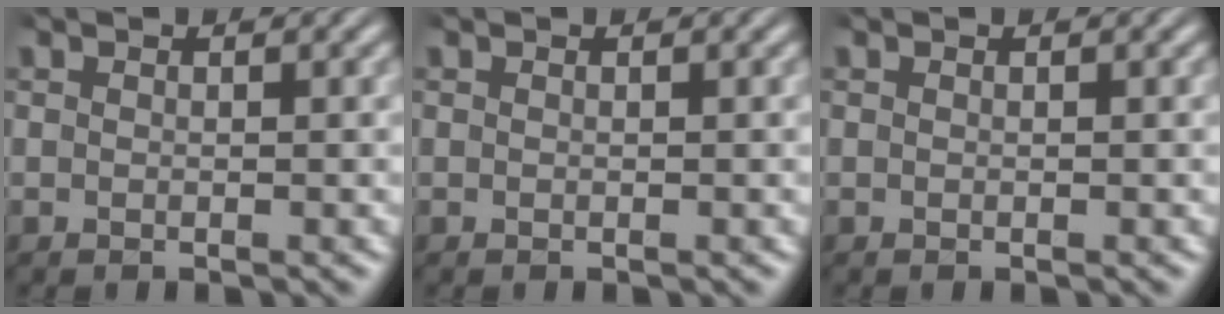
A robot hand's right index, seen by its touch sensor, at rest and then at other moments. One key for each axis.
{"total": 0.0}
{"total": 0.0}